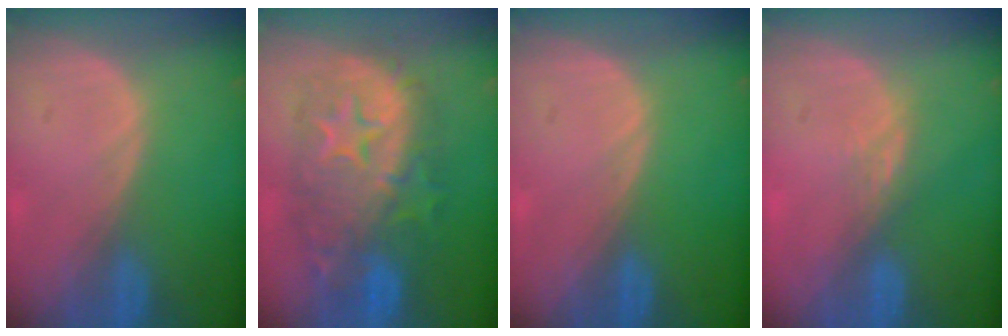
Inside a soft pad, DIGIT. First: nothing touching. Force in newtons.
{"total": 11.5, "press": 11.5, "slide": 0.9}
{"total": 0.0}
{"total": 2.4, "press": 1.9, "slide": 1.4}